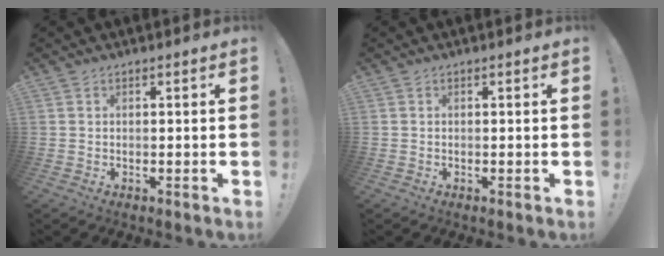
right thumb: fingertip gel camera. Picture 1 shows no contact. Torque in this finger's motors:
{"motor_torque": [0.11, 0.00, 0.09, -0.07, 0.07]}